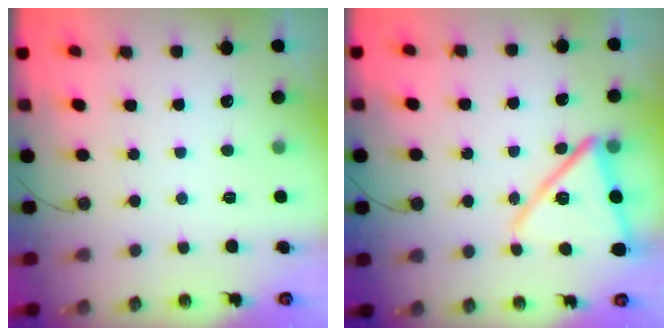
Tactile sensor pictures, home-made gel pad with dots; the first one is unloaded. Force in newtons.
{"total": 15.0, "press": 14.9, "slide": 1.5}